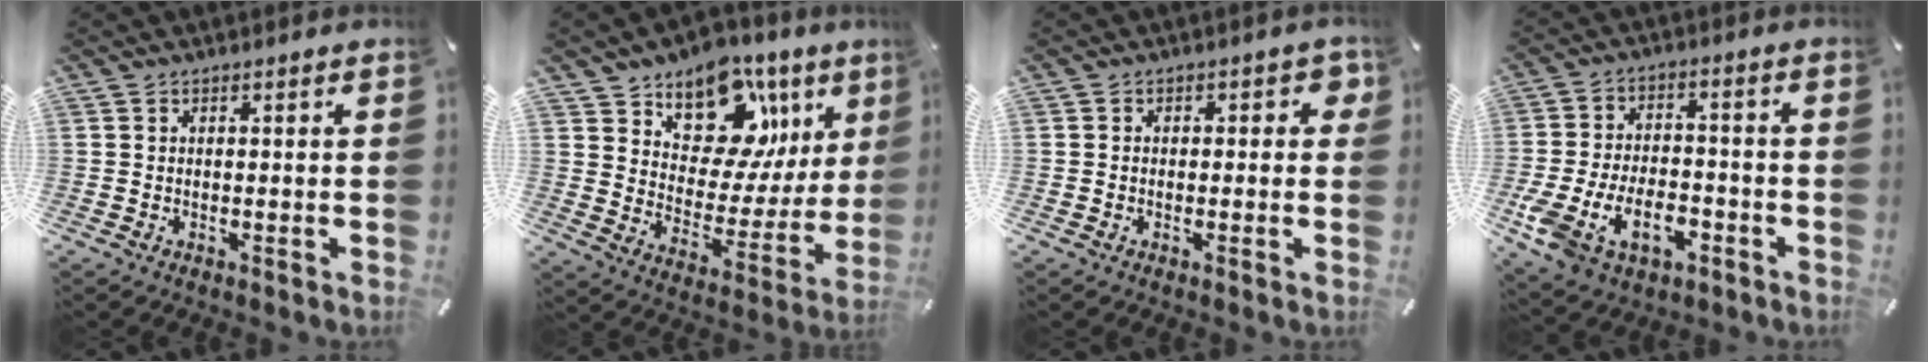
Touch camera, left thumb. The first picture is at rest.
{"total": 14.5, "force": [9.6, 9.3, 5.5], "torque": [-0.064, -0.086, 0.167]}
{"total": 2.7, "force": [-0.3, 2.0, 1.8], "torque": [-0.017, 0.005, -0.010]}
{"total": 13.9, "force": [-5.3, 9.0, 9.2], "torque": [-0.178, 0.025, -0.089]}